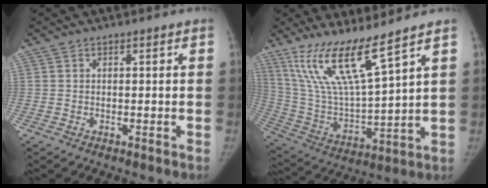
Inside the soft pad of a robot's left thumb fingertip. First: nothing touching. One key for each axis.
{"total": 15.6, "fx": 10.7, "fy": 1.9, "fz": 11.2, "tx": -0.212, "ty": -0.062, "tz": 0.224}